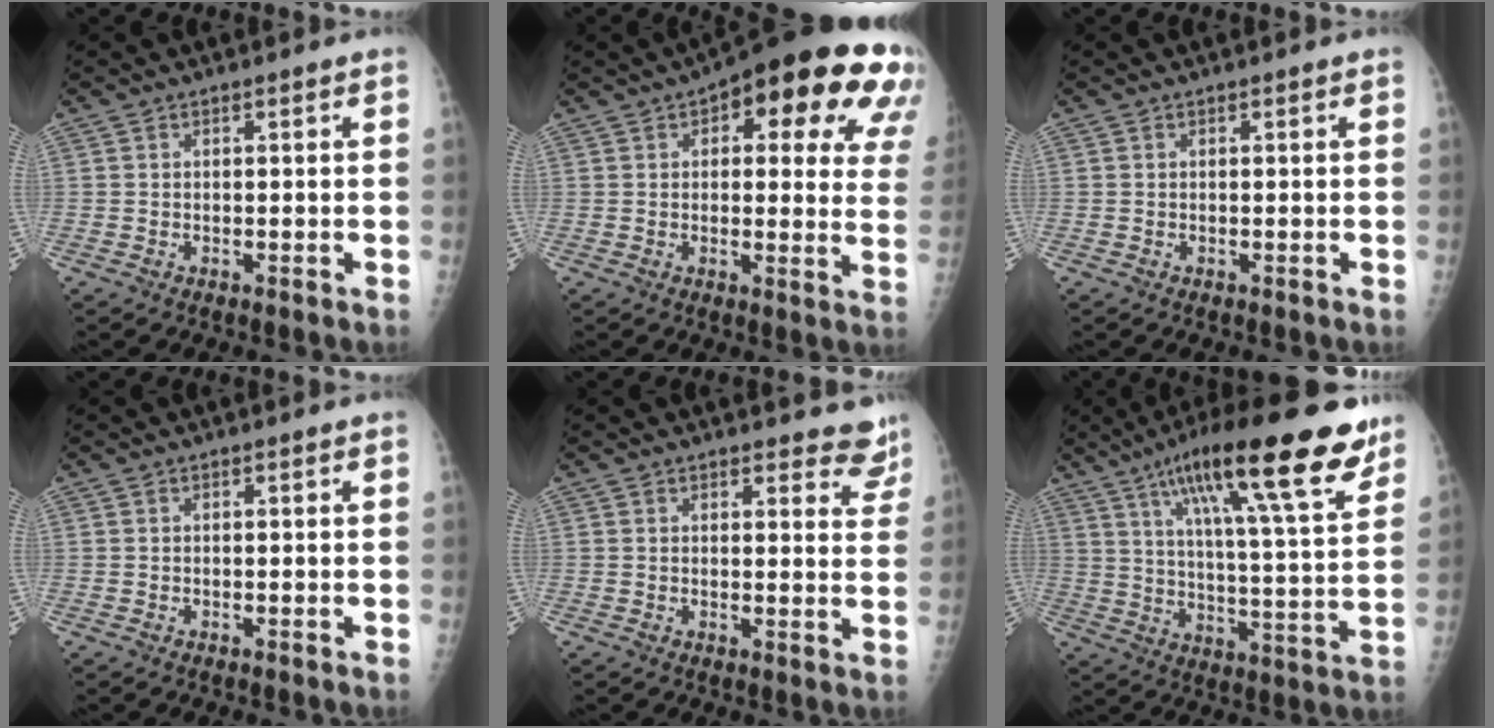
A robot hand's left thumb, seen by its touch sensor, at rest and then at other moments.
{"total": 22.7, "force": [11.0, 8.5, 17.9], "torque": [-0.189, -0.003, 0.125]}
{"total": 0.0}
{"total": 0.0}
{"total": 6.7, "force": [6.2, 2.0, 1.7], "torque": [0.018, -0.035, 0.050]}
{"total": 24.2, "force": [14.8, 4.7, 18.6], "torque": [-0.274, -0.038, 0.232]}